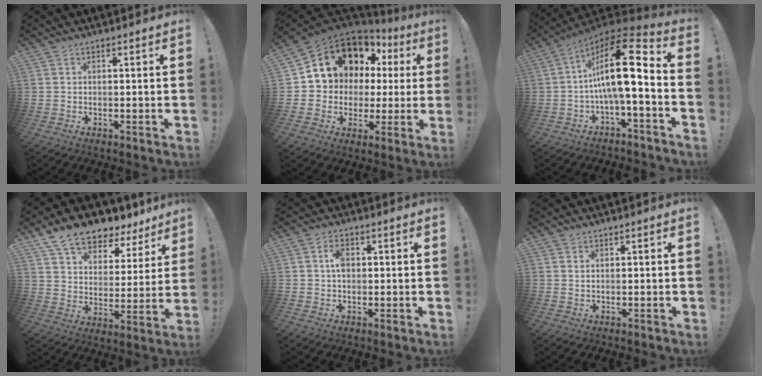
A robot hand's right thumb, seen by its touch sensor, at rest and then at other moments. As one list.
[{"total": 11.8, "force": [6.0, 9.3, 4.2], "torque": [-0.065, -0.051, 0.127]}, {"total": 18.2, "force": [1.6, 5.0, 17.4], "torque": [-0.277, -0.017, 0.017]}, {"total": 12.5, "force": [10.5, 5.2, 4.3], "torque": [-0.079, -0.083, 0.191]}, {"total": 4.2, "force": [0.8, 2.6, 3.2], "torque": [-0.040, -0.001, 0.010]}, {"total": 1.1, "force": [0.8, 0.3, 0.6], "torque": [-0.004, -0.005, 0.015]}]